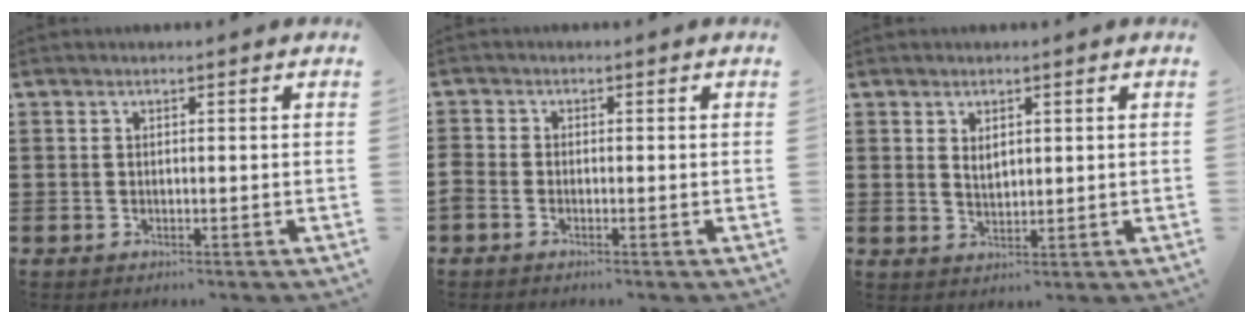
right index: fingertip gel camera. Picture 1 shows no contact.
{"total": 1.0, "force": [-0.9, 0.3, 0.3], "torque": [-0.007, -0.002, -0.017]}
{"total": 1.8, "force": [1.1, 1.0, 1.0], "torque": [-0.012, 0.000, 0.018]}